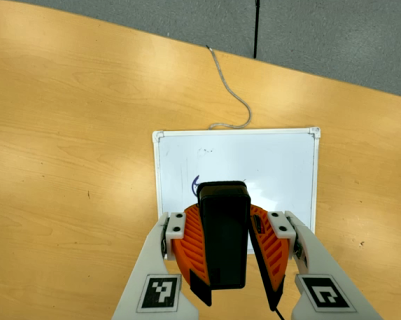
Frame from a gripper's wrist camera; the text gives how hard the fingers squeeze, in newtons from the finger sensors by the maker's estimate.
{"total": 10.3, "left": 9.8, "right": 10.8}